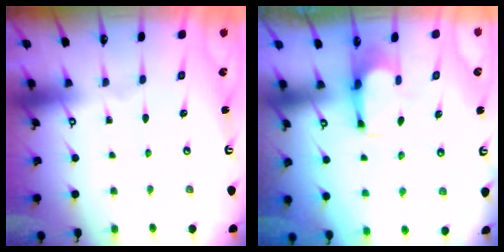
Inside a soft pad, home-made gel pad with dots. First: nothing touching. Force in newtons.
{"total": 2.7, "press": 2.5, "slide": 0.9}